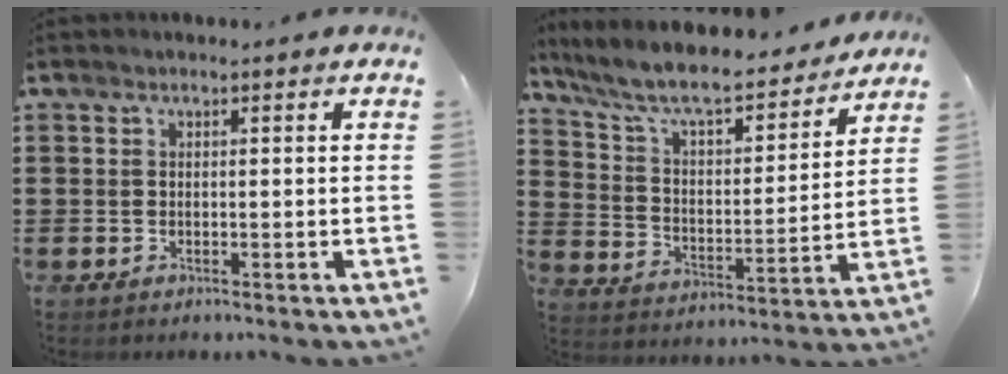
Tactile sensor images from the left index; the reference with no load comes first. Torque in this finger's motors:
{"motor_torque": [1.31, -0.83, 0.37, 0.21]}